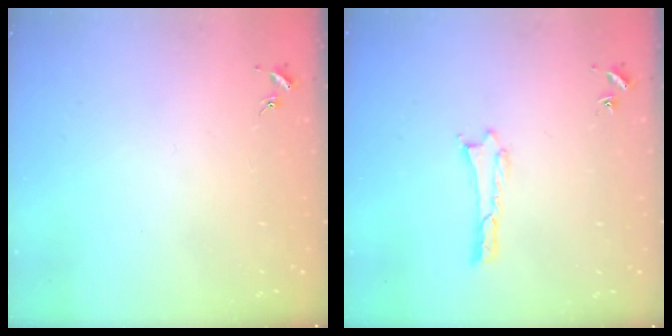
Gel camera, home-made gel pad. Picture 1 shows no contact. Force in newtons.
{"total": 0.0}